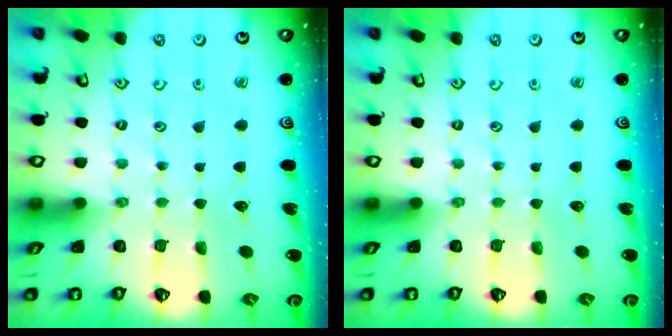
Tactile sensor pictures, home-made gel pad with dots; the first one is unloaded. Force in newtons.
{"total": 0.0}